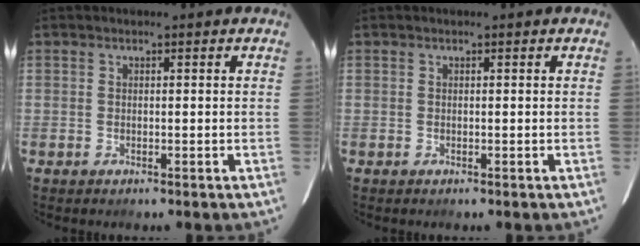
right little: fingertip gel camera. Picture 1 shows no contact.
{"total": 0.0}